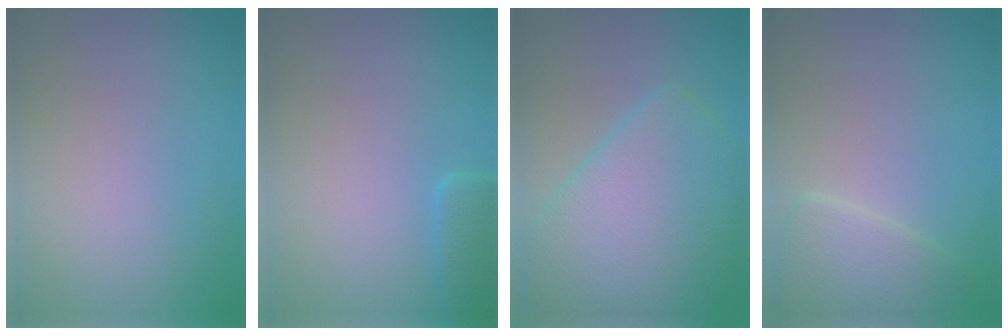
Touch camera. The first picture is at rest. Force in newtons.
{"total": 1.6, "press": 1.6, "slide": 0.1}
{"total": 8.8, "press": 8.8, "slide": 0.3}
{"total": 2.7, "press": 2.7, "slide": 0.1}